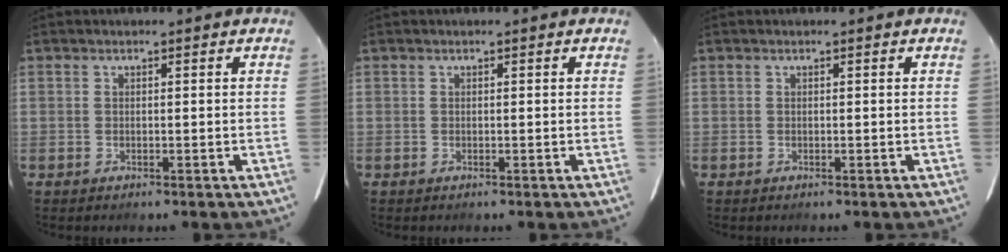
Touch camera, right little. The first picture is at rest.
{"total": 0.0}
{"total": 0.0}